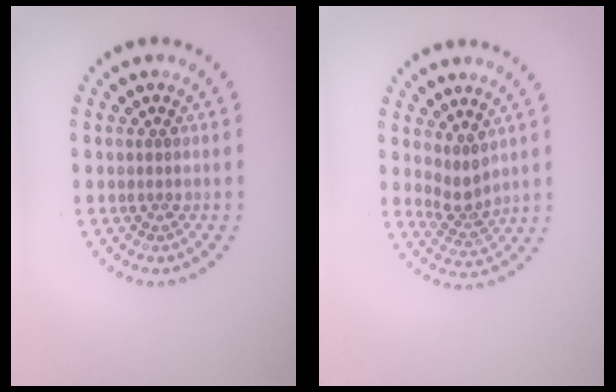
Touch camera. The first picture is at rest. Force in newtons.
{"total": 2.4, "press": 1.7, "slide": 1.8}